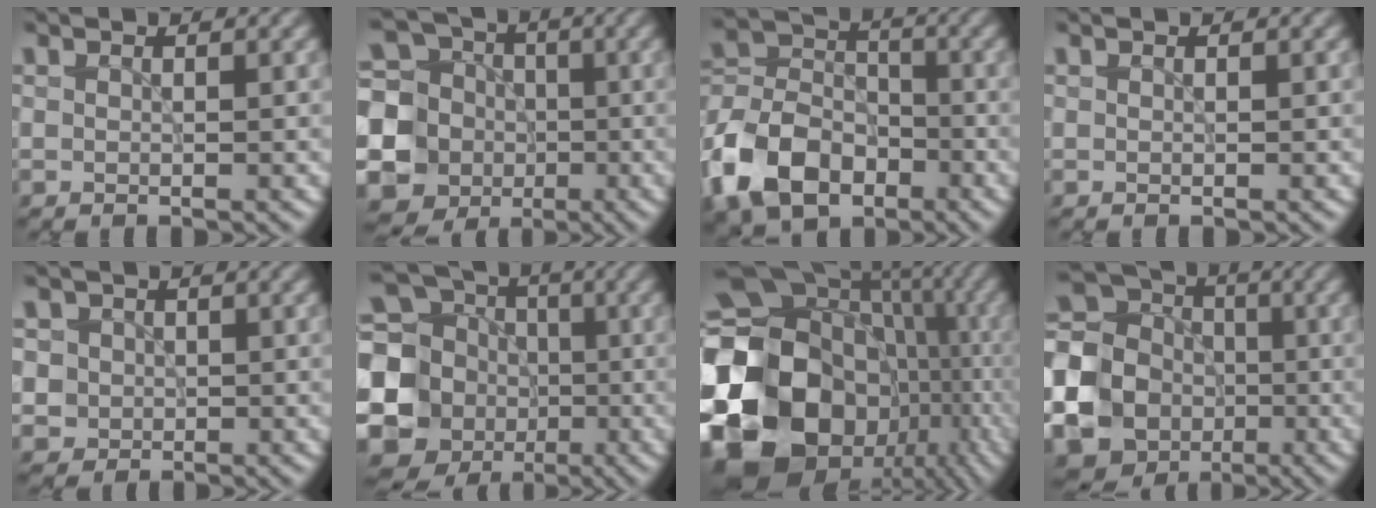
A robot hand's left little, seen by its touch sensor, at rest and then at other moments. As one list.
[{"total": 13.4, "force": [-2.5, 12.4, 4.6], "torque": [-0.126, 0.008, -0.068]}, {"total": 9.7, "force": [-4.6, 6.9, 5.2], "torque": [-0.112, -0.001, -0.108]}, {"total": 0.0}, {"total": 3.4, "force": [1.0, 3.0, 1.1], "torque": [-0.013, 0.014, 0.010]}, {"total": 15.6, "force": [-2.3, 14.4, 5.6], "torque": [-0.154, 0.007, -0.061]}, {"total": 21.5, "force": [-3.9, 17.5, 11.8], "torque": [-0.243, -0.015, -0.053]}, {"total": 21.9, "force": [-5.1, 20.1, 6.8], "torque": [-0.207, -0.010, -0.132]}]